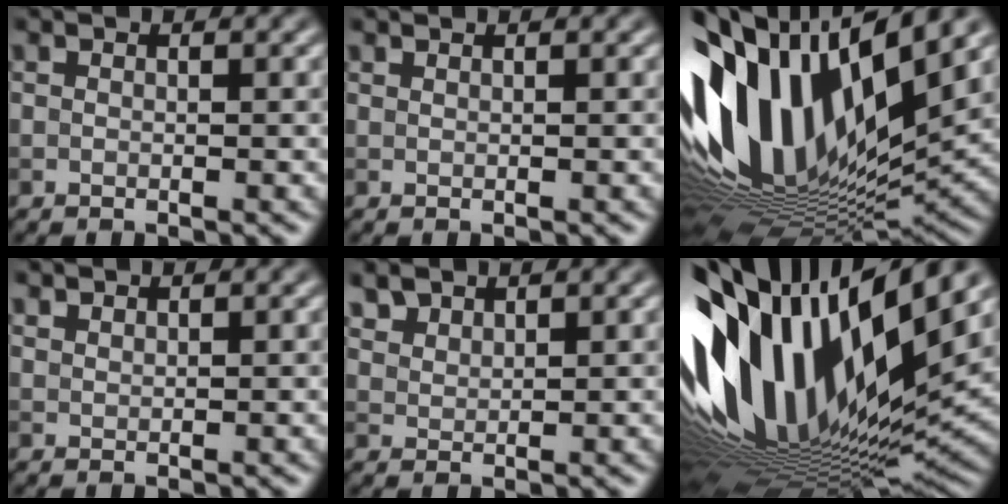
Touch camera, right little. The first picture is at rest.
{"total": 0.0}
{"total": 15.4, "force": [4.0, 7.5, 12.9], "torque": [-0.264, 0.013, 0.069]}
{"total": 1.0, "force": [1.0, 0.2, 0.1], "torque": [-0.004, 0.001, 0.023]}
{"total": 2.4, "force": [2.0, 1.2, 0.6], "torque": [-0.021, -0.003, 0.053]}
{"total": 17.9, "force": [3.4, 7.5, 15.9], "torque": [-0.295, -0.003, 0.054]}